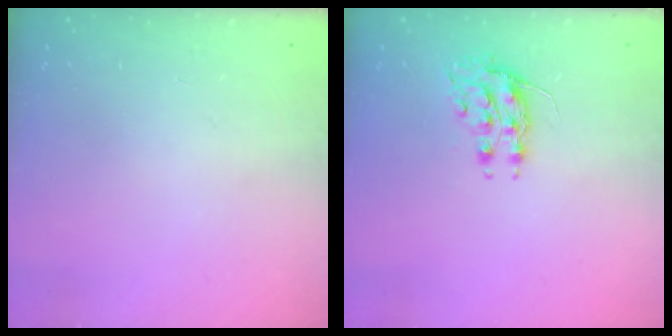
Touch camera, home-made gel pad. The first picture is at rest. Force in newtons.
{"total": 8.1, "press": 8.1, "slide": 0.7}